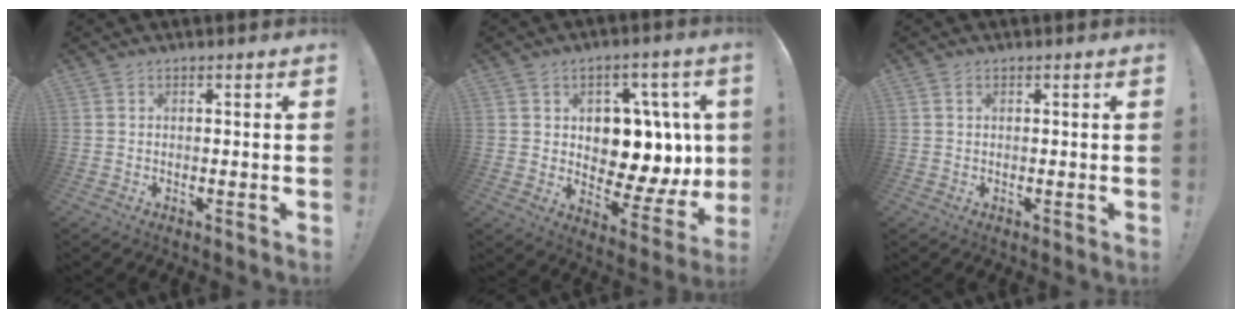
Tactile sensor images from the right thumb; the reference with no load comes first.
{"total": 11.1, "force": [2.5, 8.3, 7.0], "torque": [-0.076, -0.027, 0.061]}
{"total": 0.6, "force": [0.3, 0.5, 0.3], "torque": [-0.010, 0.004, 0.006]}